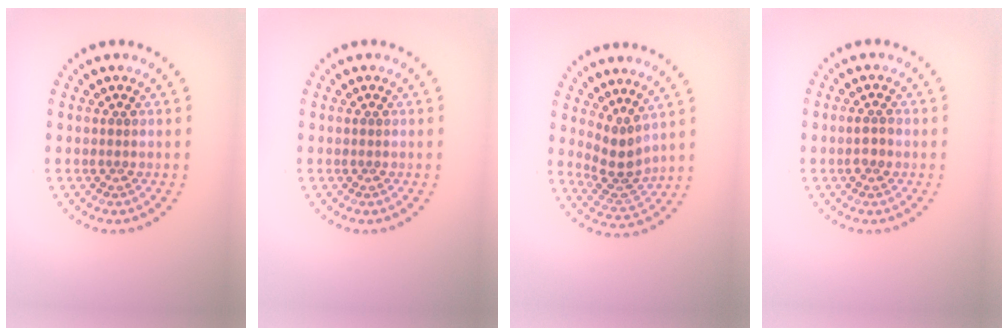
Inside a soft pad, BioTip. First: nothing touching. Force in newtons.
{"total": 0.0}
{"total": 2.9, "press": 2.3, "slide": 1.8}
{"total": 1.3, "press": 1.3, "slide": 0.2}